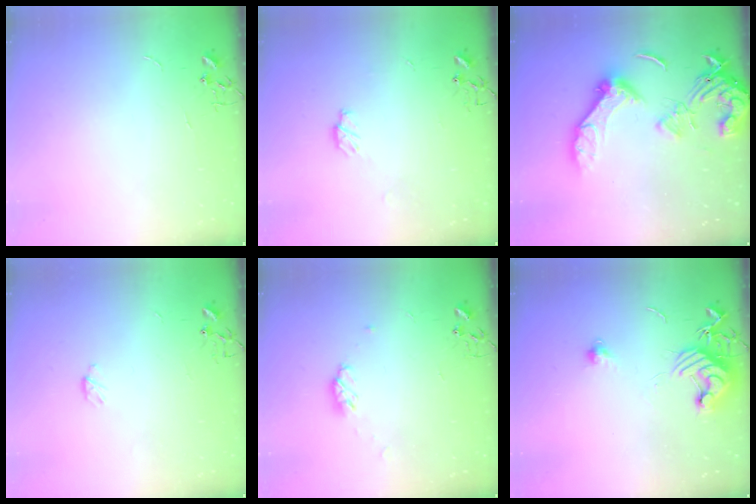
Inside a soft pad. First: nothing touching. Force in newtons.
{"total": 4.9, "press": 4.9, "slide": 0.3}
{"total": 17.6, "press": 17.6, "slide": 1.5}
{"total": 3.3, "press": 3.2, "slide": 0.5}
{"total": 6.5, "press": 6.4, "slide": 0.9}
{"total": 12.2, "press": 12.2, "slide": 1.3}